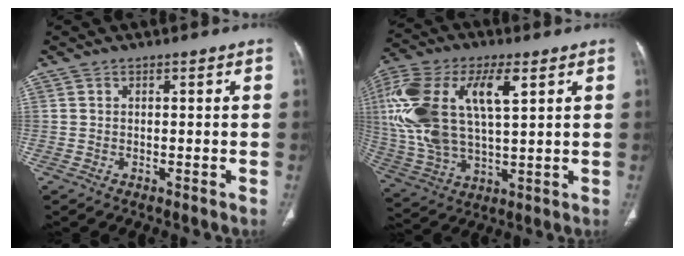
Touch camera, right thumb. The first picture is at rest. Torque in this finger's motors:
{"motor_torque": [0.04, 3.78, 1.99, 0.78, 0.36]}